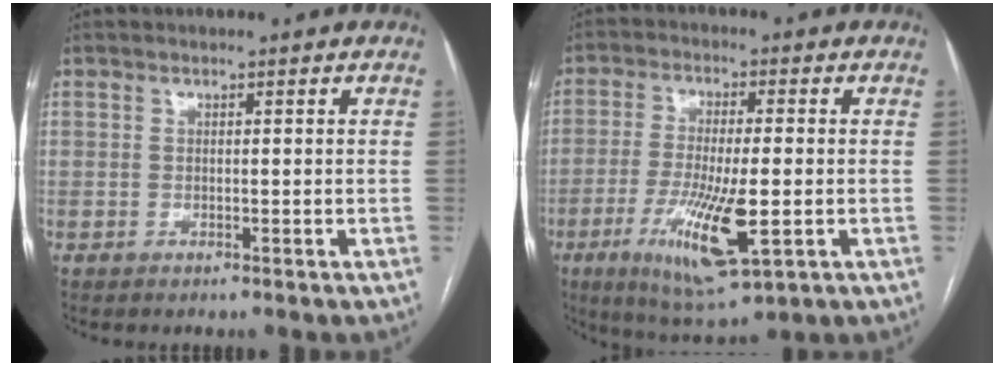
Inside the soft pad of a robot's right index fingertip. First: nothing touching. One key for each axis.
{"total": 12.4, "fx": -3.7, "fy": 2.3, "fz": 11.6, "tx": -0.220, "ty": -0.027, "tz": -0.057}